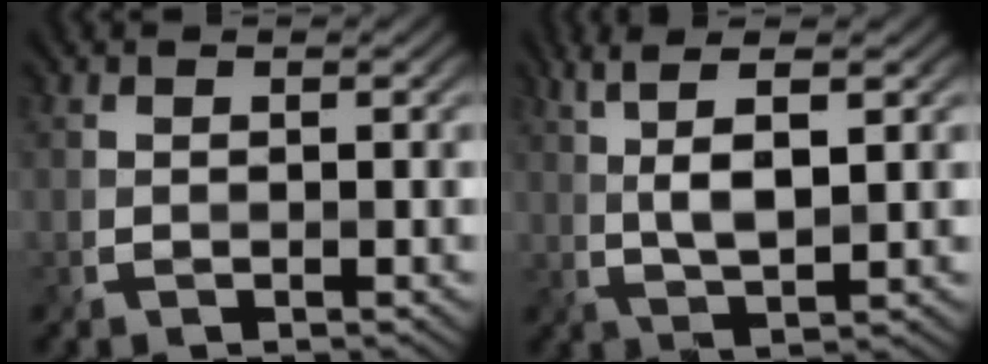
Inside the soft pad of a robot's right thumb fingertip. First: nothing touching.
{"total": 6.1, "force": [2.2, 1.4, 5.5], "torque": [-0.116, 0.006, 0.046]}